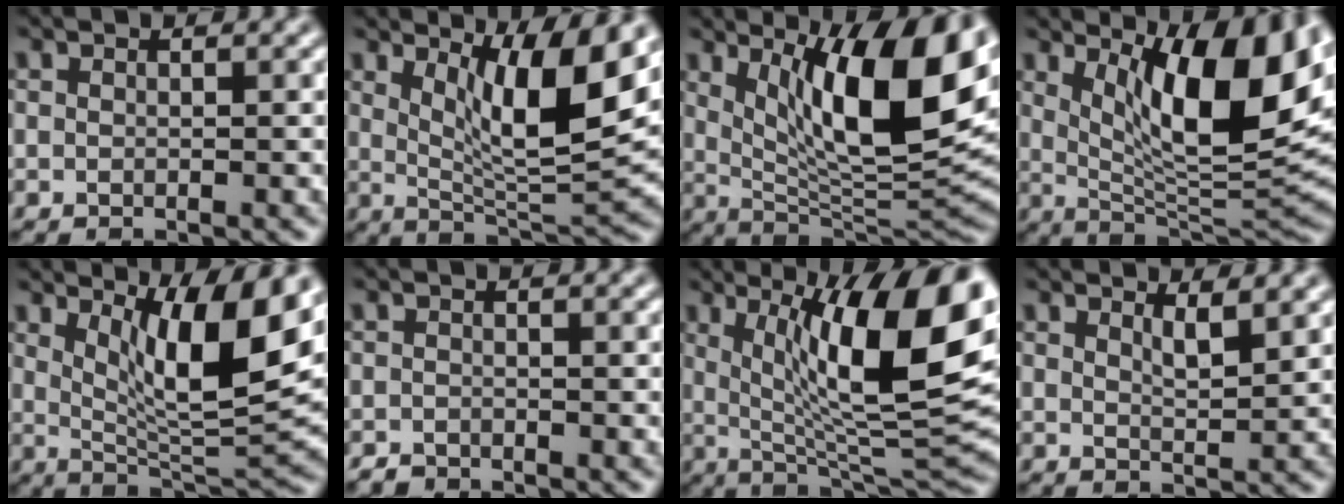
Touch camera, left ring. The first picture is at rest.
{"total": 9.1, "force": [3.7, 2.1, 8.1], "torque": [-0.125, -0.014, 0.068]}
{"total": 13.9, "force": [4.8, 4.3, 12.3], "torque": [-0.174, -0.005, 0.078]}
{"total": 13.3, "force": [4.5, 4.1, 11.8], "torque": [-0.171, -0.003, 0.076]}
{"total": 10.1, "force": [4.1, 2.4, 8.9], "torque": [-0.138, -0.015, 0.076]}
{"total": 1.1, "force": [-1.0, 0.4, 0.0], "torque": [0.002, -0.001, -0.021]}
{"total": 14.1, "force": [4.1, 3.7, 13.0], "torque": [-0.181, -0.003, 0.069]}
{"total": 1.9, "force": [1.3, 0.4, 1.3], "torque": [-0.019, -0.003, 0.021]}